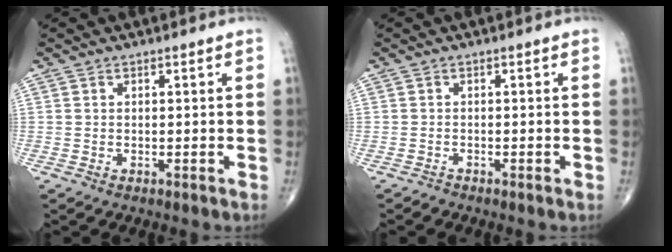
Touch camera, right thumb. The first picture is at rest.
{"total": 0.5, "force": [-0.5, 0.1, 0.0], "torque": [0.002, -0.002, -0.014]}